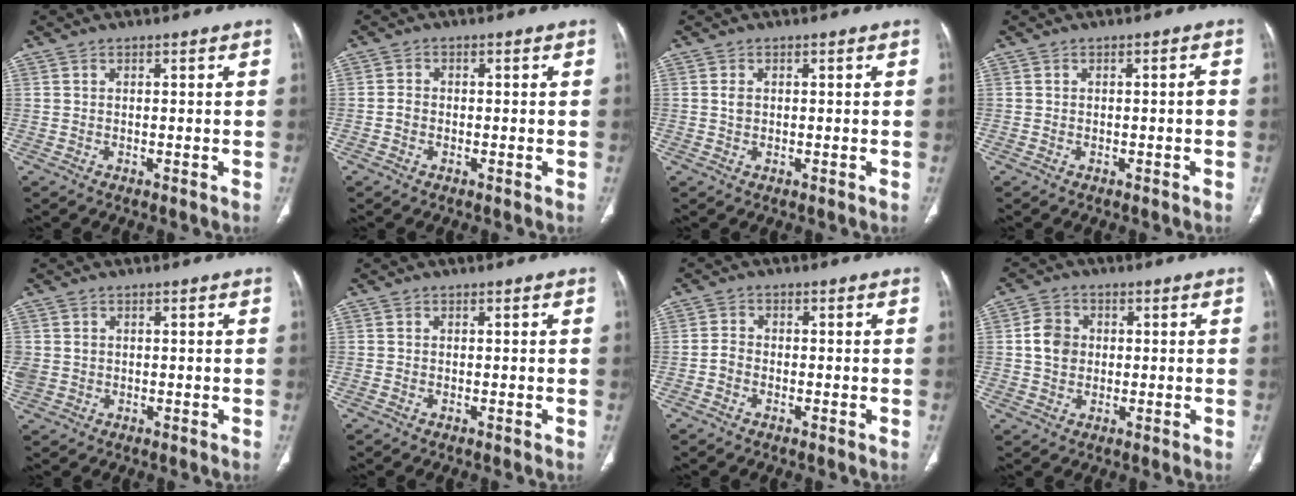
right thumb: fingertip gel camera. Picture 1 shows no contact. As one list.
[{"total": 1.7, "force": [-0.6, 1.4, 0.8], "torque": [-0.012, 0.005, -0.014]}, {"total": 1.2, "force": [0.1, 0.9, 0.8], "torque": [-0.015, 0.000, 0.003]}, {"total": 1.1, "force": [-0.3, 0.3, 1.0], "torque": [-0.016, 0.010, -0.005]}, {"total": 3.6, "force": [0.1, 3.1, 1.8], "torque": [-0.047, 0.009, 0.013]}, {"total": 0.0}, {"total": 2.3, "force": [-1.0, 1.7, 1.1], "torque": [-0.016, 0.009, -0.023]}, {"total": 5.6, "force": [0.3, 4.7, 2.9], "torque": [-0.041, 0.006, 0.002]}]